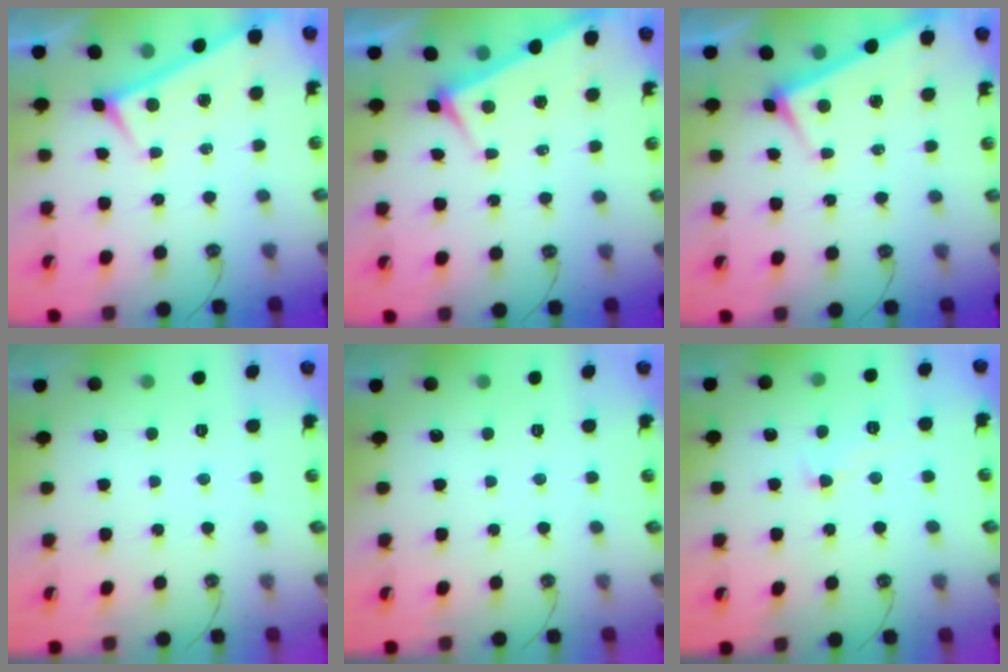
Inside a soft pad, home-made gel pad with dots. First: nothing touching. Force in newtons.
{"total": 3.8, "press": 3.8, "slide": 0.2}
{"total": 3.8, "press": 3.8, "slide": 0.2}
{"total": 0.0}
{"total": 0.0}
{"total": 3.1, "press": 3.0, "slide": 0.5}